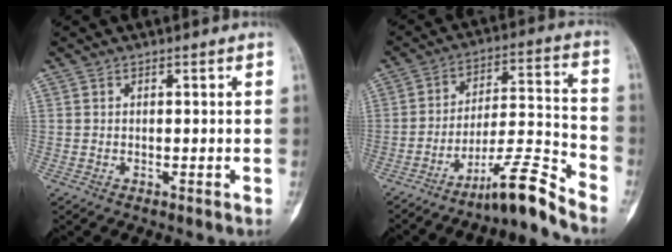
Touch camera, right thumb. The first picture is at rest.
{"total": 11.0, "force": [-9.1, 0.2, 6.1], "torque": [-0.099, 0.094, -0.154]}